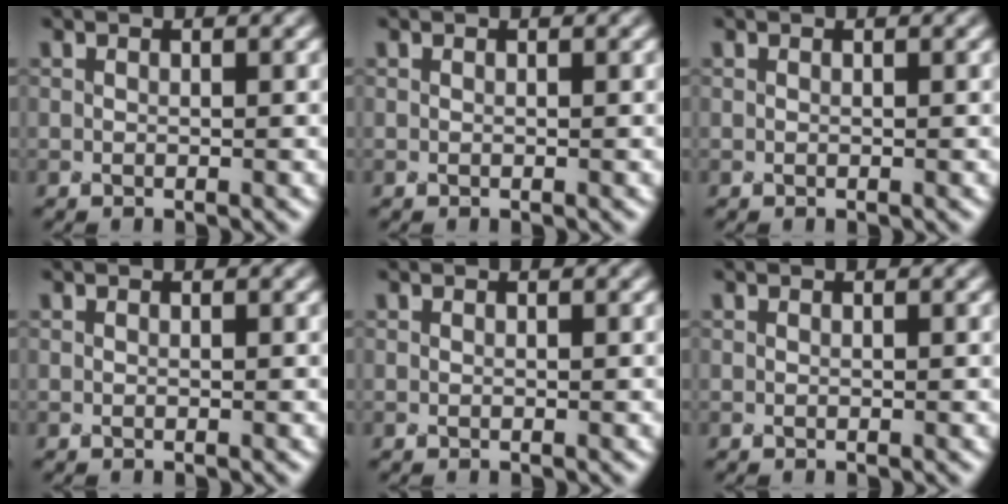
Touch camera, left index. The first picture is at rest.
{"total": 0.0}
{"total": 0.0}
{"total": 0.0}
{"total": 0.0}
{"total": 0.0}